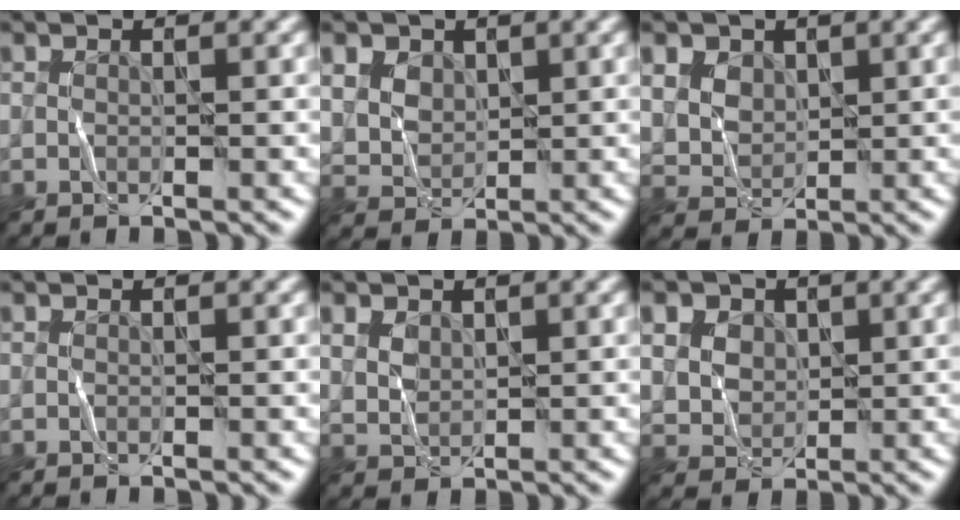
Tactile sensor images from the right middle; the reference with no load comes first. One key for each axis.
{"total": 2.1, "fx": 1.4, "fy": 1.6, "fz": 0.3, "tx": -0.032, "ty": 0.003, "tz": 0.034}
{"total": 2.6, "fx": 1.6, "fy": 1.9, "fz": 0.6, "tx": -0.040, "ty": 0.008, "tz": 0.038}
{"total": 0.0}
{"total": 0.9, "fx": 0.7, "fy": 0.6, "fz": 0.0, "tx": -0.025, "ty": 0.001, "tz": 0.032}
{"total": 4.4, "fx": 2.5, "fy": 3.4, "fz": 1.4, "tx": -0.064, "ty": 0.018, "tz": 0.047}